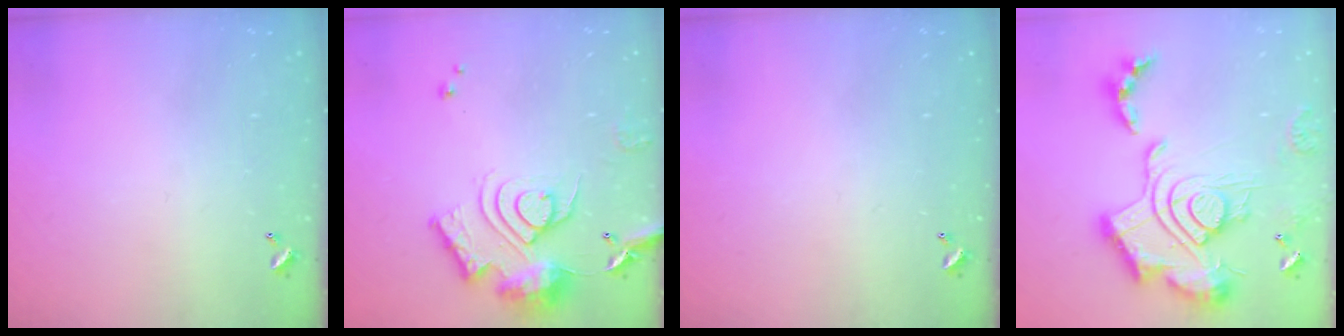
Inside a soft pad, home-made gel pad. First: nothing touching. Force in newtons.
{"total": 15.8, "press": 15.8, "slide": 1.0}
{"total": 0.0}
{"total": 3.0, "press": 2.4, "slide": 1.8}